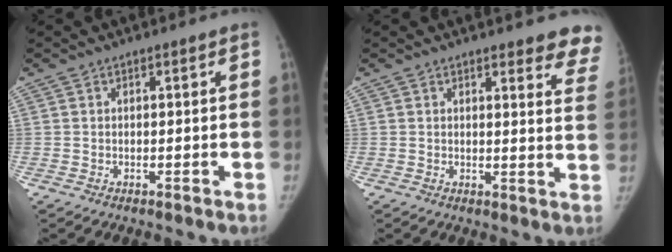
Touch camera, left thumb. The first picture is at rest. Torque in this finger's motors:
{"motor_torque": [0.10, 0.01, 0.03, 0.49, -0.04]}